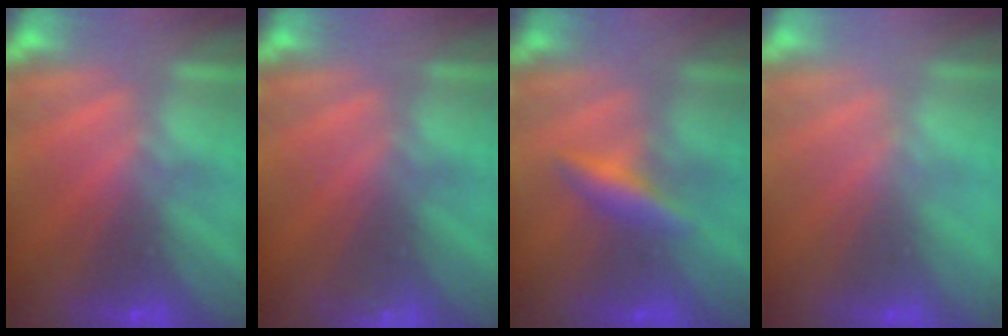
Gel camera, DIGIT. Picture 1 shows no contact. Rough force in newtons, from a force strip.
{"total": 2.9}
{"total": 2.5}
{"total": 2.7}